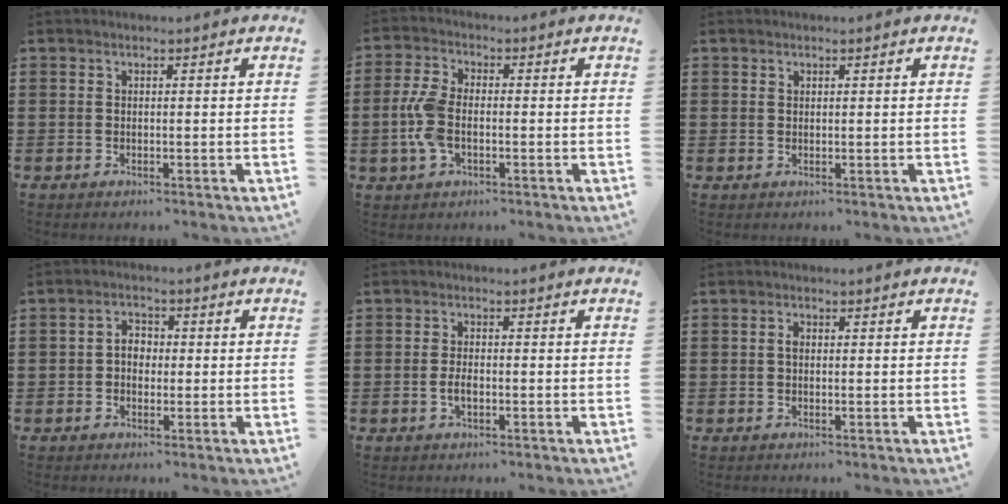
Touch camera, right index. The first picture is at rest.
{"total": 6.3, "force": [-1.0, 3.4, 5.2], "torque": [-0.136, -0.005, -0.027]}
{"total": 0.5, "force": [0.4, 0.4, 0.0], "torque": [-0.002, 0.002, 0.007]}
{"total": 2.9, "force": [-0.3, 2.1, 1.9], "torque": [-0.040, 0.008, -0.008]}
{"total": 2.2, "force": [-0.6, 1.0, 1.9], "torque": [-0.044, -0.003, -0.013]}
{"total": 1.3, "force": [0.0, 0.7, 1.1], "torque": [-0.022, 0.004, -0.001]}